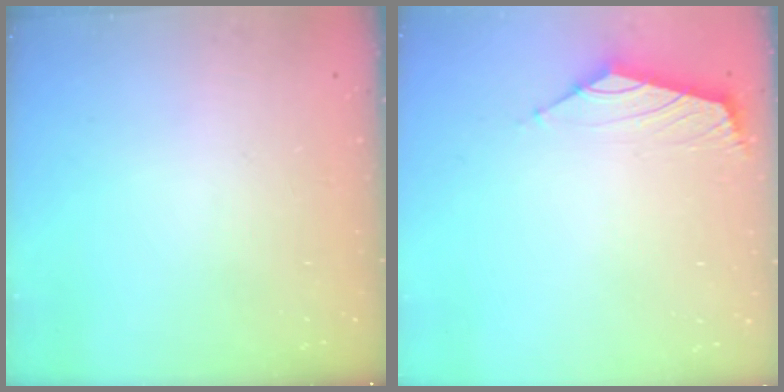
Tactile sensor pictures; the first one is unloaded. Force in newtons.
{"total": 1.6, "press": 1.5, "slide": 0.7}